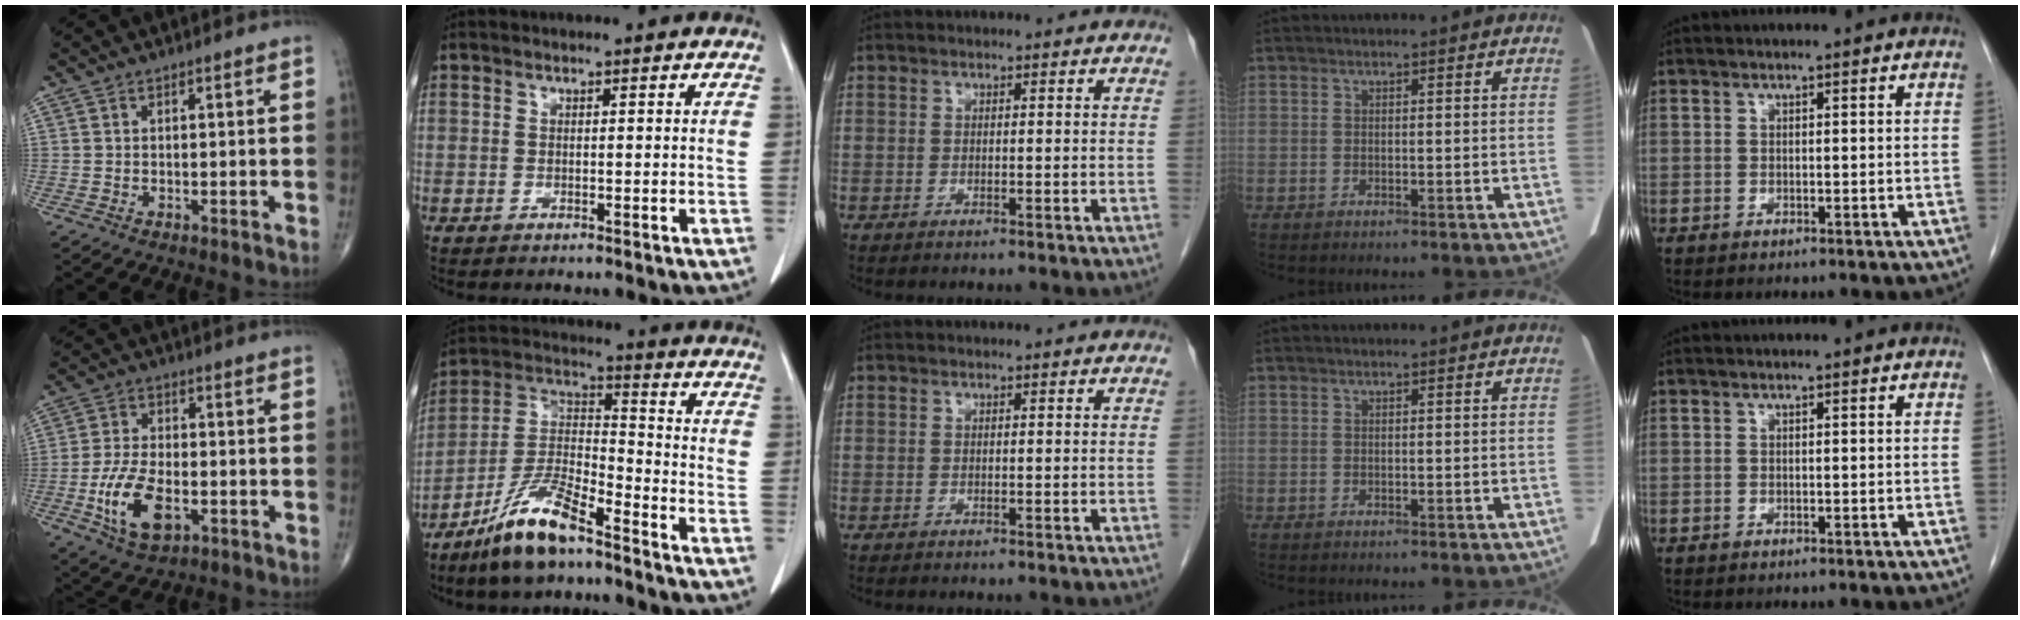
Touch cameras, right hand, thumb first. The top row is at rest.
{"thumb": {"total": 11.5, "force": [-3.5, 6.1, 9.1], "torque": [-0.173, 0.005, -0.061]}, "index": {"total": 11.5, "force": [-8.5, 2.3, 7.4], "torque": [-0.153, -0.002, -0.167]}}